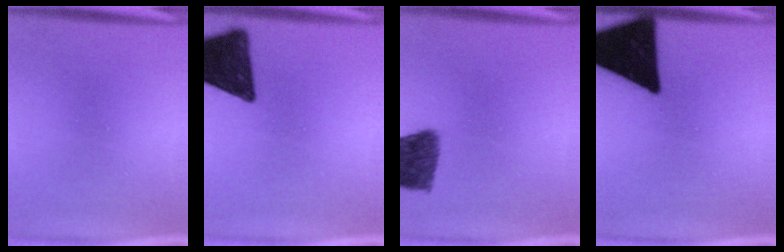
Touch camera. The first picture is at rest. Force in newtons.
{"total": 14.8}
{"total": 10.2}
{"total": 18.7}